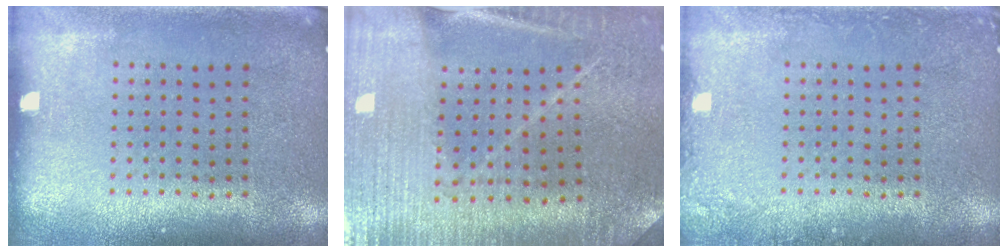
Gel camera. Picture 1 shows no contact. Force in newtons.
{"total": 2.0, "press": 2.0, "slide": 0.1}
{"total": 1.3, "press": 1.3, "slide": 0.1}